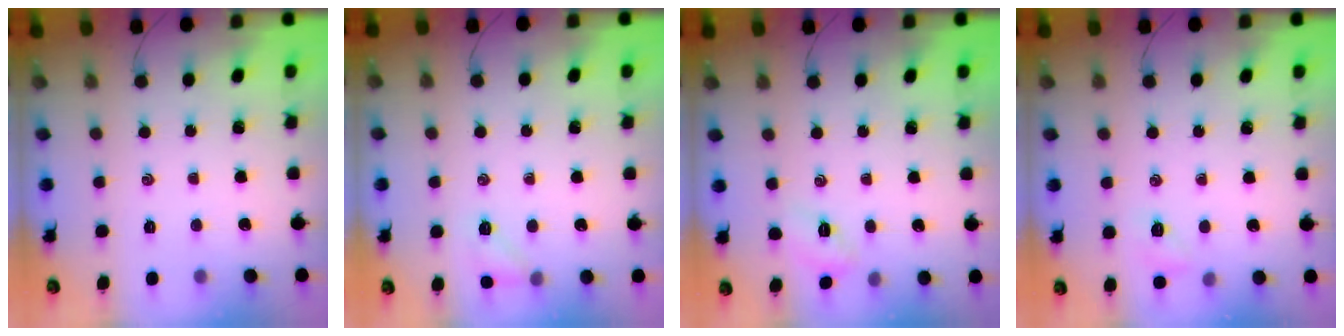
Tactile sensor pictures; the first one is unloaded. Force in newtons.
{"total": 7.5, "press": 7.4, "slide": 1.2}
{"total": 5.0, "press": 4.8, "slide": 1.5}
{"total": 5.1, "press": 4.8, "slide": 1.5}